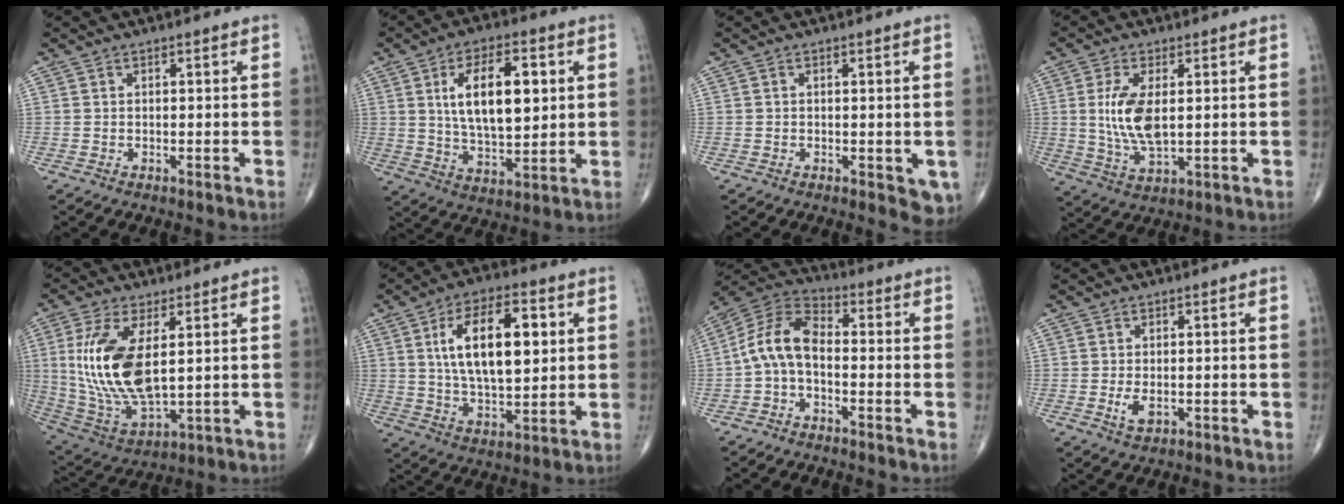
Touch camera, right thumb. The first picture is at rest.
{"total": 14.9, "force": [3.3, 7.0, 12.7], "torque": [-0.196, -0.010, 0.063]}
{"total": 4.5, "force": [-1.0, 2.1, 3.9], "torque": [-0.026, -0.006, -0.011]}
{"total": 9.6, "force": [1.1, 4.3, 8.5], "torque": [-0.175, -0.014, 0.028]}
{"total": 17.0, "force": [2.7, 7.7, 14.9], "torque": [-0.311, -0.020, 0.068]}
{"total": 17.0, "force": [3.9, 8.0, 14.5], "torque": [-0.229, -0.004, 0.069]}
{"total": 9.1, "force": [-1.6, 5.2, 7.3], "torque": [-0.136, 0.035, -0.047]}
{"total": 2.9, "force": [-0.6, 1.5, 2.4], "torque": [-0.046, -0.005, -0.010]}